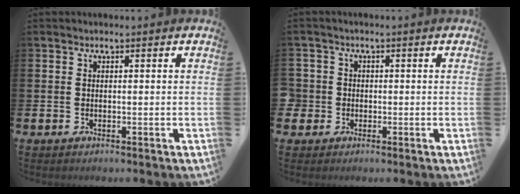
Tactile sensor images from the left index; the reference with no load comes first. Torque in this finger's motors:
{"motor_torque": [0.10, 0.03, -0.02, -0.01]}